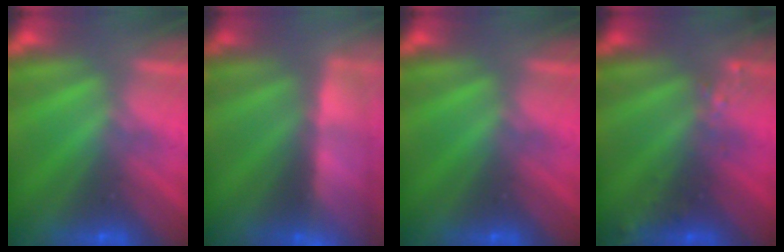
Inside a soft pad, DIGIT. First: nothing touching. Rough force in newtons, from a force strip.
{"total": 9.1}
{"total": 0.0}
{"total": 2.4}